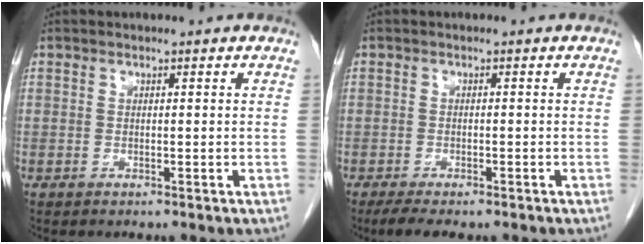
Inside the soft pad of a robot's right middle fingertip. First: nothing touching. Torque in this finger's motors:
{"motor_torque": [0.43, -0.20, -0.01, 0.00]}